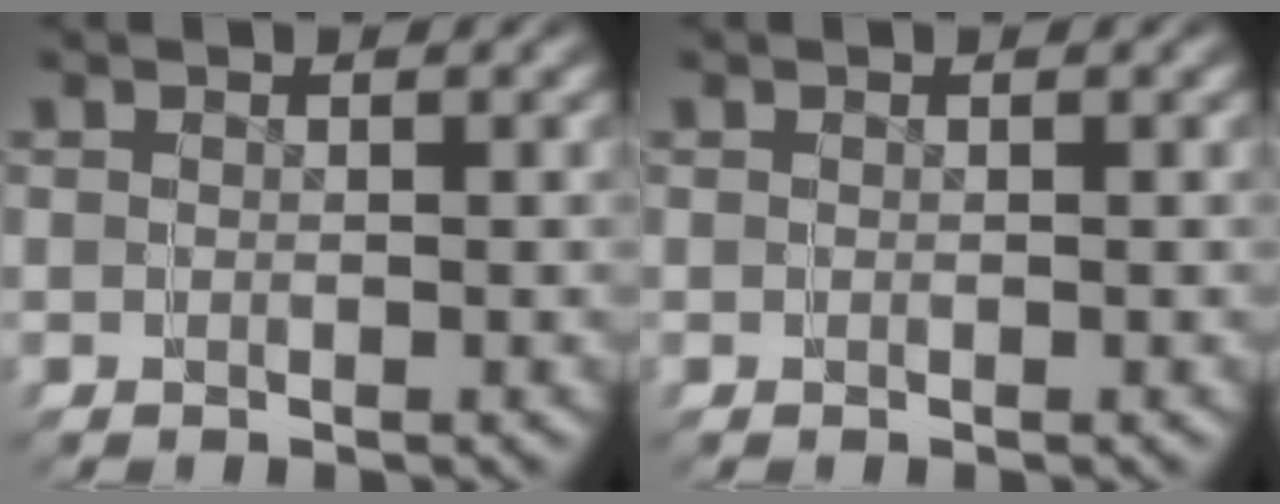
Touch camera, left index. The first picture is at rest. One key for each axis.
{"total": 0.0}